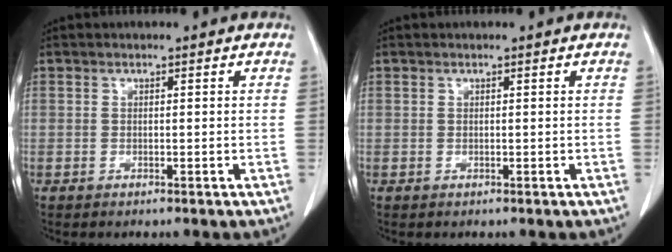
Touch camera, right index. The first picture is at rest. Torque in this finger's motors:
{"motor_torque": [0.00, 0.00, 0.00, 0.00]}